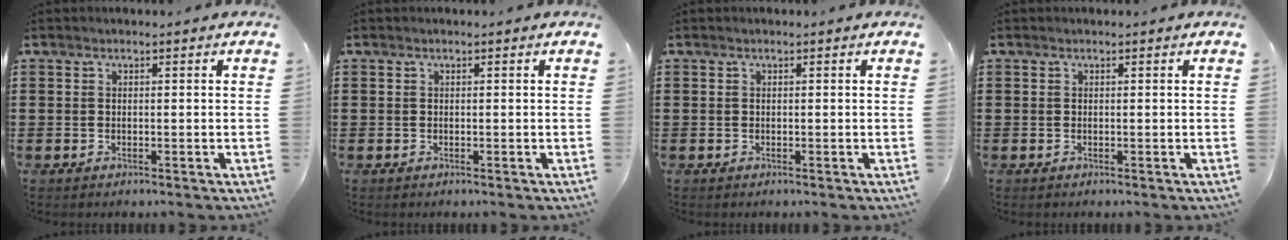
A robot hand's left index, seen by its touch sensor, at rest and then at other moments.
{"total": 0.0}
{"total": 0.0}
{"total": 0.0}